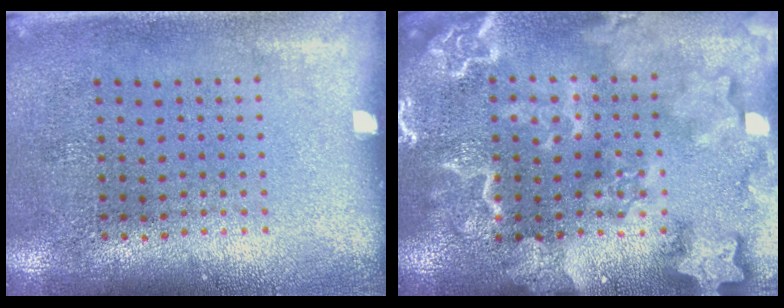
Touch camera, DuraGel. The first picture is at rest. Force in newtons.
{"total": 4.8, "press": 4.7, "slide": 0.7}